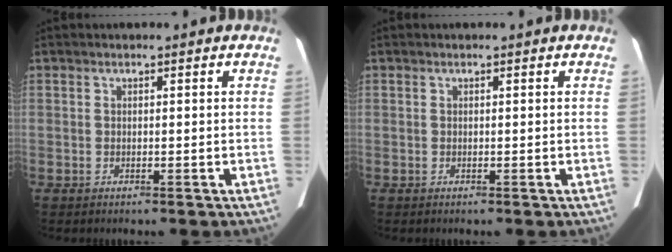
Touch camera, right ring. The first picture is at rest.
{"total": 0.0}